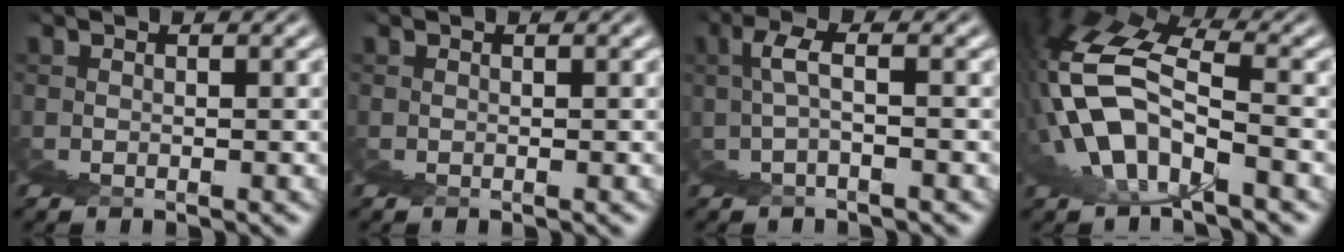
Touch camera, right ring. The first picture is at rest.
{"total": 0.0}
{"total": 4.2, "force": [2.8, 2.0, 2.5], "torque": [-0.031, 0.038, 0.029]}
{"total": 11.9, "force": [3.7, 8.3, 7.8], "torque": [-0.151, 0.025, 0.039]}